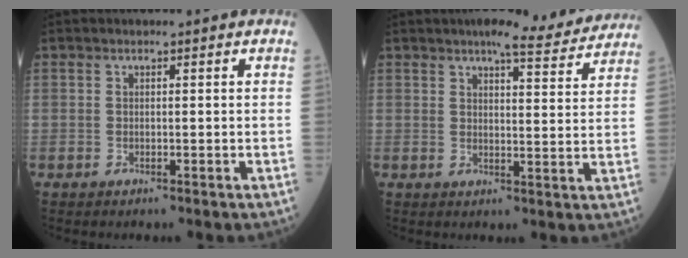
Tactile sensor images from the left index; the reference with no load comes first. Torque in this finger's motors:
{"motor_torque": [0.54, -0.56, 0.19, 0.03]}